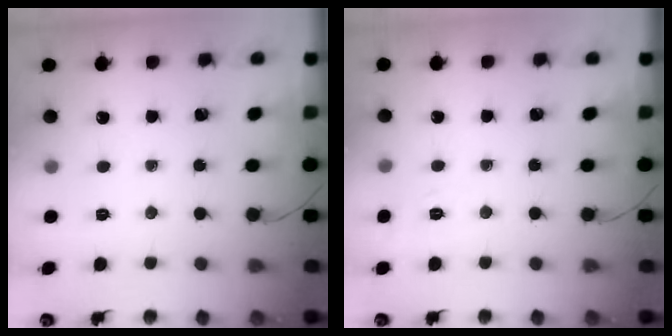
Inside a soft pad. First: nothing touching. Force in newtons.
{"total": 1.8, "press": 0.1, "slide": 1.8}